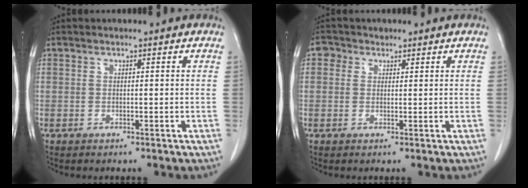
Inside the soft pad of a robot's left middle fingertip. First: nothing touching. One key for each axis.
{"total": 2.2, "fx": 1.1, "fy": 1.9, "fz": 0.4, "tx": -0.005, "ty": 0.010, "tz": 0.012}